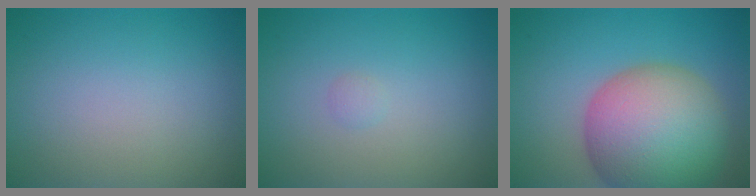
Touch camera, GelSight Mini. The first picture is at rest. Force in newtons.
{"total": 0.5, "press": 0.5, "slide": 0.1}
{"total": 13.5, "press": 13.4, "slide": 0.9}